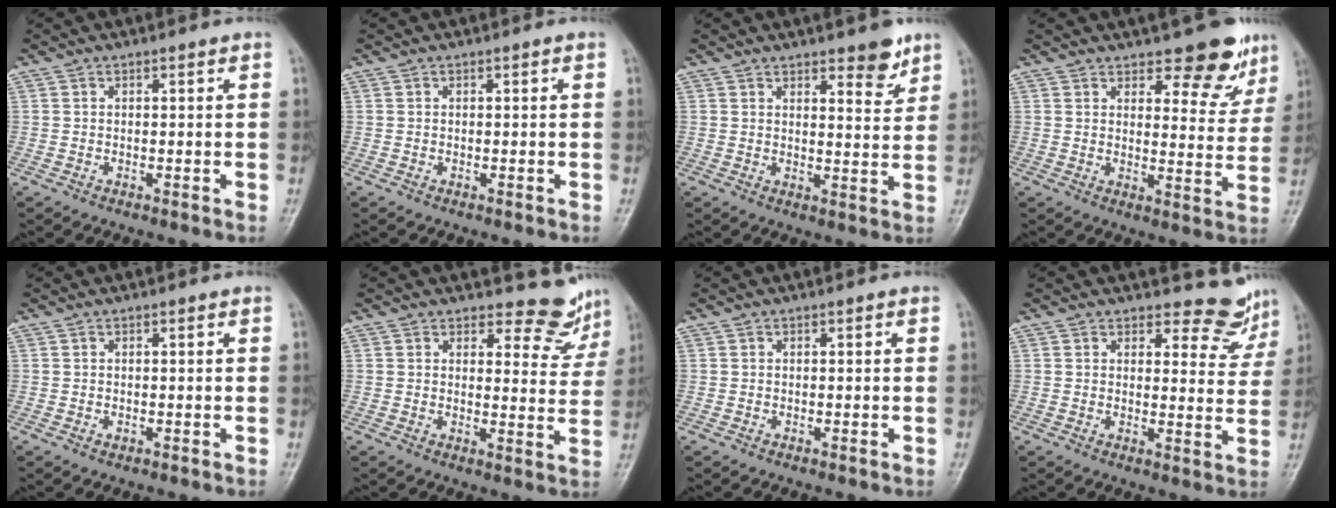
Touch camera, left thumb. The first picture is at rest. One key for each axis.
{"total": 0.0}
{"total": 6.0, "fx": 4.1, "fy": 2.0, "fz": 3.8, "tx": -0.031, "ty": -0.029, "tz": 0.053}
{"total": 9.7, "fx": 7.3, "fy": 4.0, "fz": 4.9, "tx": -0.024, "ty": -0.051, "tz": 0.097}
{"total": 0.6, "fx": 0.1, "fy": 0.5, "fz": 0.4, "tx": -0.005, "ty": -0.001, "tz": 0.002}
{"total": 7.0, "fx": 6.6, "fy": 2.4, "fz": 0.5, "tx": 0.021, "ty": -0.064, "tz": 0.071}
{"total": 0.0}
{"total": 6.6, "fx": 6.2, "fy": 2.2, "fz": 0.3, "tx": 0.024, "ty": -0.060, "tz": 0.066}